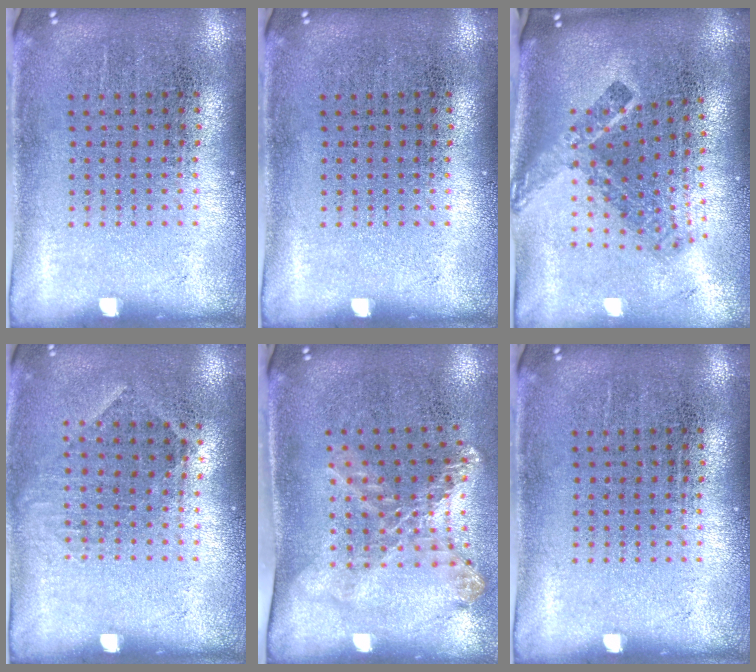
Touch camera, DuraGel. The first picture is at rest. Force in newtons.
{"total": 0.0}
{"total": 2.4, "press": 1.6, "slide": 1.8}
{"total": 0.9, "press": 0.8, "slide": 0.6}
{"total": 1.7, "press": 1.3, "slide": 1.0}
{"total": 0.0}